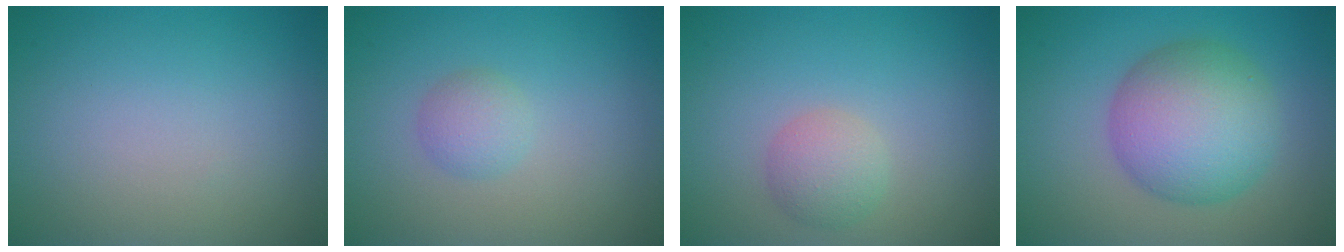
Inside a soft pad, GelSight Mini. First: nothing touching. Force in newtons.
{"total": 1.7, "press": 1.7, "slide": 0.1}
{"total": 2.3, "press": 2.3, "slide": 0.1}
{"total": 8.1, "press": 8.1, "slide": 0.0}